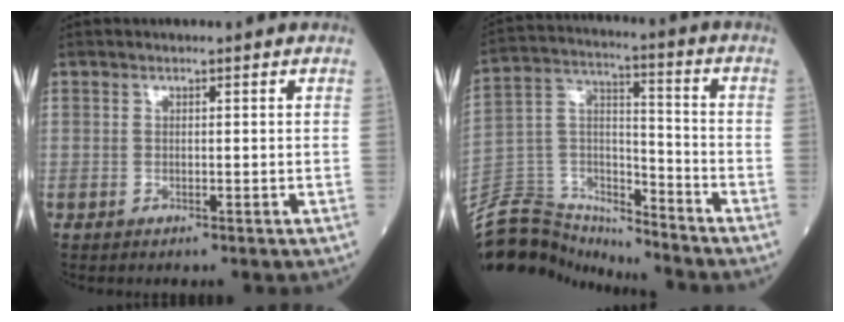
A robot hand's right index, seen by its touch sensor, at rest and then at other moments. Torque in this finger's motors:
{"motor_torque": [-0.34, -0.45, -0.96, -0.21]}